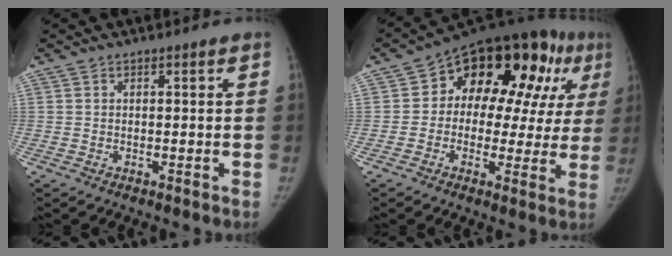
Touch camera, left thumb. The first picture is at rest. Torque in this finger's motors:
{"motor_torque": [0.43, 2.56, 0.21, 0.04, 0.08]}